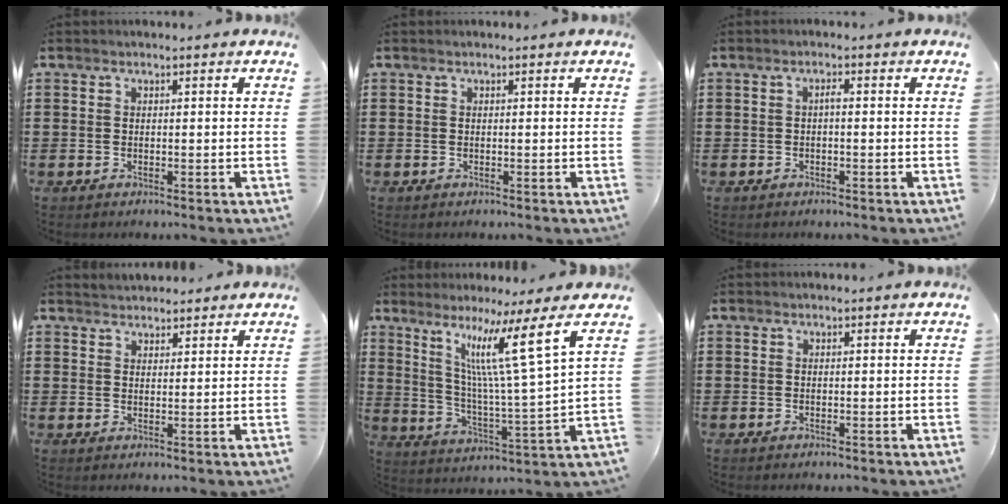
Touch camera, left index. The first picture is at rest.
{"total": 0.0}
{"total": 1.0, "force": [-0.3, 0.3, 1.0], "torque": [-0.021, 0.002, -0.006]}
{"total": 2.5, "force": [2.4, 0.7, -0.5], "torque": [0.002, 0.001, 0.047]}
{"total": 11.2, "force": [6.6, -0.9, 9.0], "torque": [-0.184, -0.032, 0.098]}
{"total": 0.0}